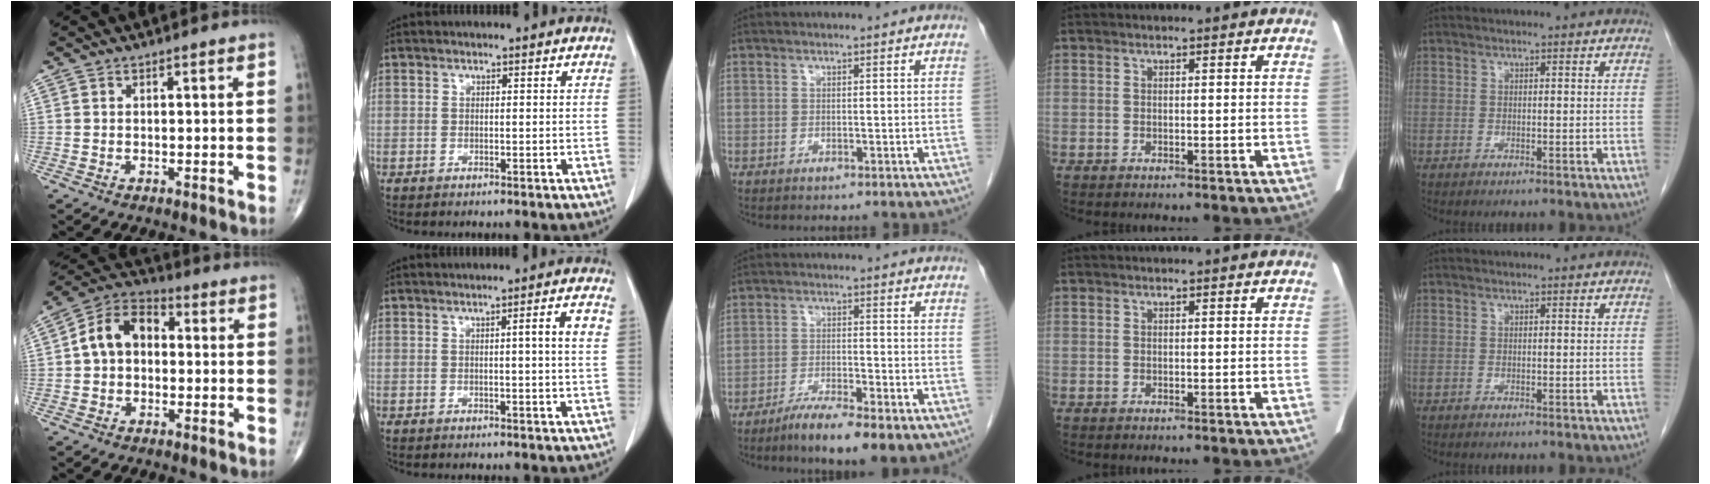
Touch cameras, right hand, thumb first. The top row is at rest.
{"thumb": {"total": 10.3, "force": [0.7, 7.4, 7.2], "torque": [-0.110, 0.034, -0.003]}, "index": {"total": 3.7, "force": [0.8, -0.4, 3.6], "torque": [-0.049, 0.002, 0.010]}, "middle": {"total": 9.0, "force": [-5.8, 1.7, 6.6], "torque": [-0.106, -0.014, -0.091]}}